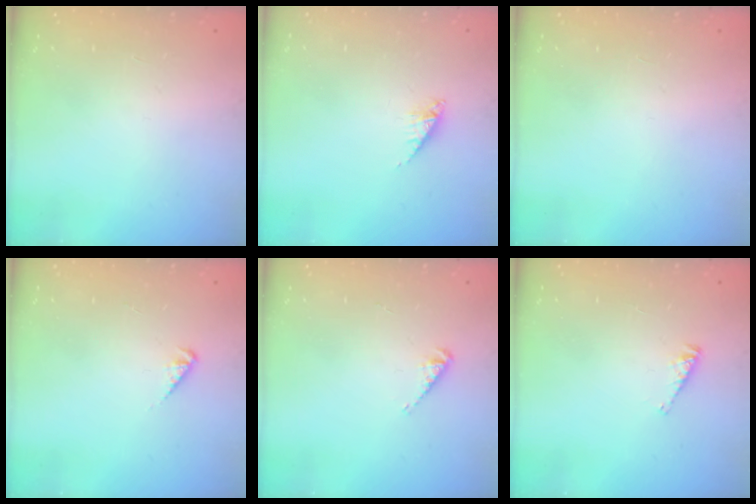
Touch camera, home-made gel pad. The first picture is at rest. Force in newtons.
{"total": 4.2, "press": 4.2, "slide": 0.5}
{"total": 0.0}
{"total": 2.5, "press": 2.4, "slide": 0.6}
{"total": 2.7, "press": 2.7, "slide": 0.3}
{"total": 2.4, "press": 2.4, "slide": 0.4}